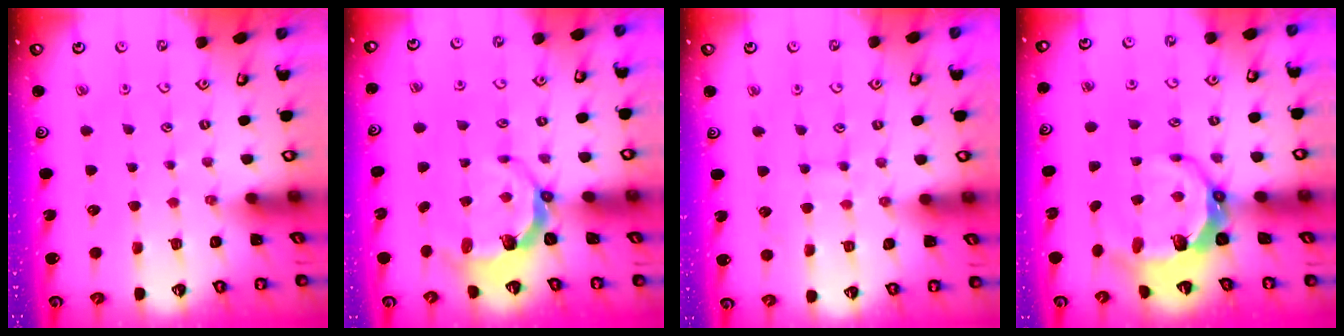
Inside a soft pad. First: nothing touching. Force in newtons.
{"total": 6.5, "press": 5.0, "slide": 4.2}
{"total": 7.0, "press": 7.0, "slide": 0.6}
{"total": 9.5, "press": 8.1, "slide": 5.0}